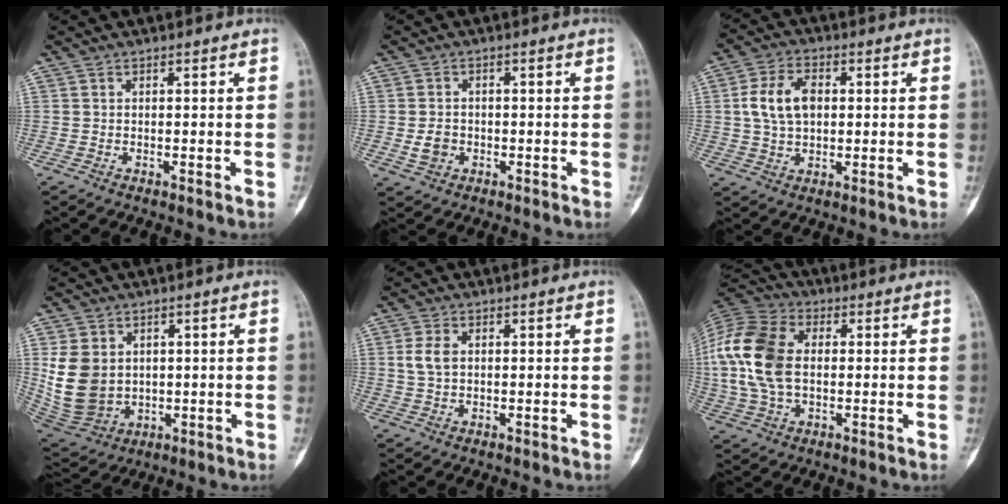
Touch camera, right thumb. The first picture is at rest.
{"total": 3.6, "force": [-0.9, 2.9, 1.8], "torque": [-0.021, 0.006, -0.013]}
{"total": 9.0, "force": [1.2, 5.9, 6.8], "torque": [-0.121, 0.010, 0.022]}
{"total": 12.0, "force": [1.5, 9.6, 6.9], "torque": [-0.116, -0.008, 0.053]}
{"total": 3.8, "force": [0.7, 2.5, 2.8], "torque": [-0.060, 0.004, 0.015]}
{"total": 20.3, "force": [1.9, 13.5, 15.1], "torque": [-0.344, 0.012, 0.034]}